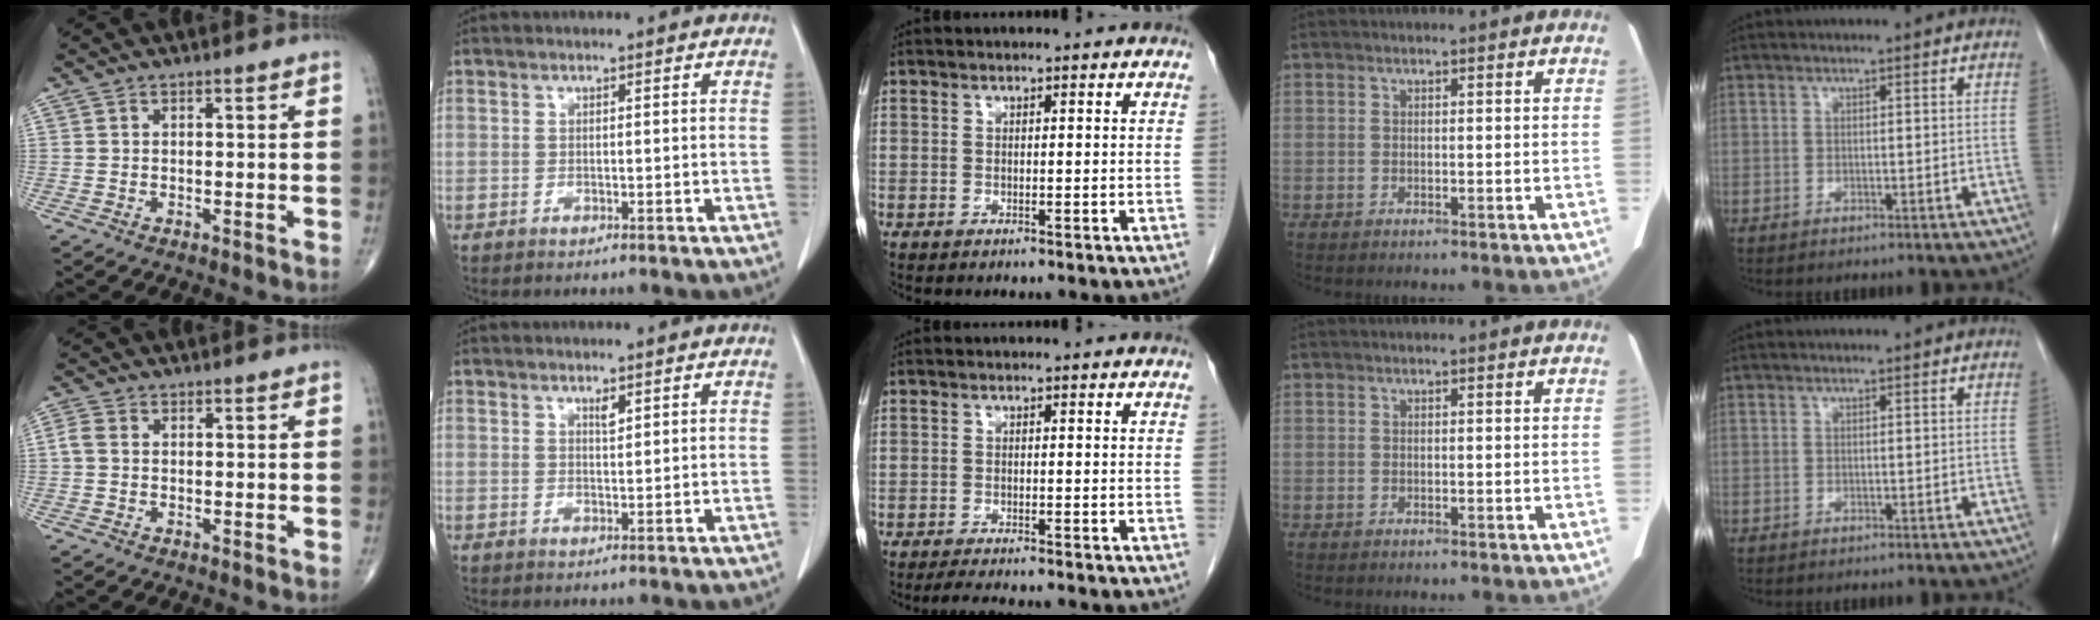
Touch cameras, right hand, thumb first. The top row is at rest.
{"thumb": {"total": 2.0, "force": [0.0, 1.5, 1.4], "torque": [-0.034, 0.004, -0.005]}, "index": {"total": 1.2, "force": [0.8, 0.3, 0.8], "torque": [-0.016, -0.005, 0.015]}, "middle": {"total": 4.0, "force": [-3.6, 0.1, 1.8], "torque": [-0.031, -0.012, -0.056]}}